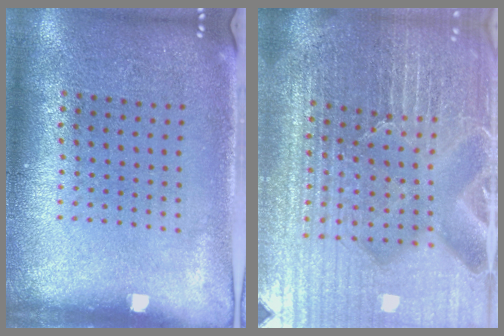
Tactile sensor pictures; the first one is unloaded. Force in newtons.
{"total": 6.6, "press": 5.9, "slide": 3.0}